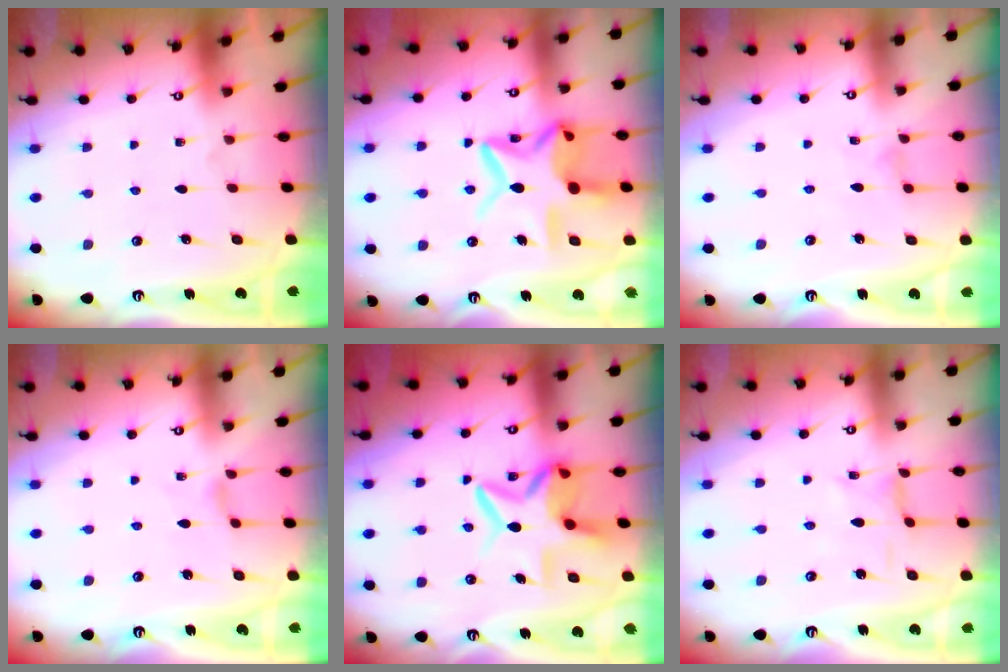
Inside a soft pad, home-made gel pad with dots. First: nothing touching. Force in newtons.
{"total": 15.6, "press": 15.6, "slide": 1.1}
{"total": 0.0}
{"total": 1.1, "press": 1.1, "slide": 0.2}
{"total": 8.9, "press": 8.8, "slide": 1.2}
{"total": 0.6, "press": 0.5, "slide": 0.2}